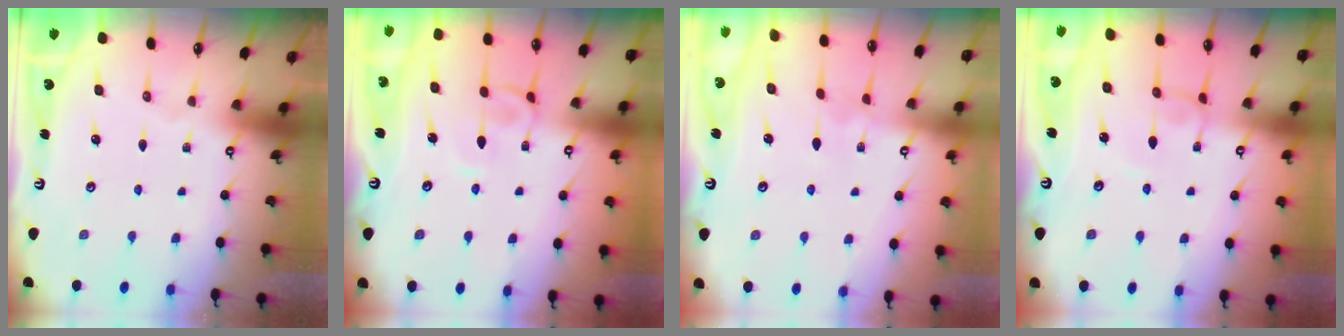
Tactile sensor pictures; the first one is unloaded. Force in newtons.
{"total": 2.6, "press": 2.5, "slide": 0.6}
{"total": 3.8, "press": 3.8, "slide": 0.3}
{"total": 2.9, "press": 2.9, "slide": 0.2}